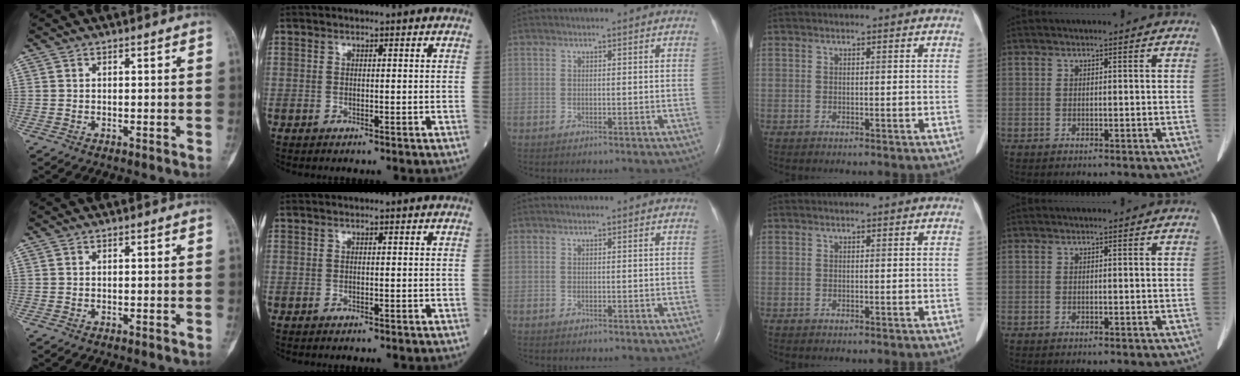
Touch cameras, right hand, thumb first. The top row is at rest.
{}